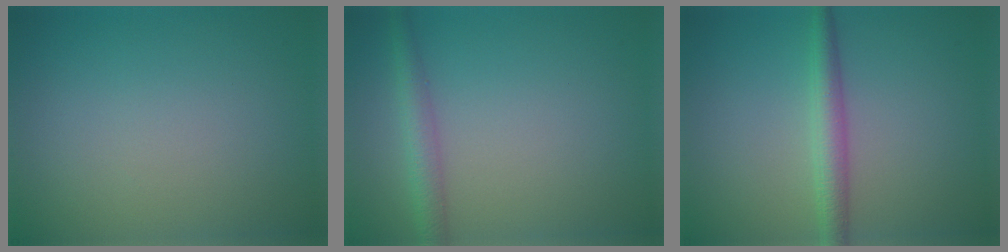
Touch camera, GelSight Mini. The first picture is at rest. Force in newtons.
{"total": 2.4, "press": 2.4, "slide": 0.2}
{"total": 2.8, "press": 2.8, "slide": 0.0}